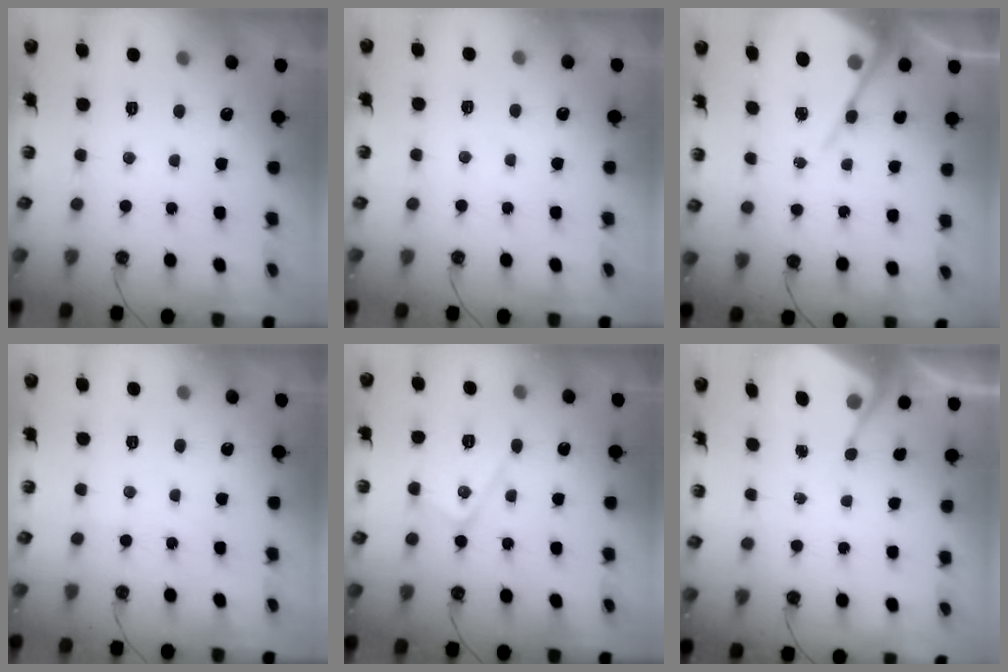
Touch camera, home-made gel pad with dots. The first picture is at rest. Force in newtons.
{"total": 2.8, "press": 2.7, "slide": 0.5}
{"total": 10.8, "press": 10.8, "slide": 0.9}
{"total": 3.6, "press": 3.6, "slide": 0.5}
{"total": 11.0, "press": 11.0, "slide": 0.5}
{"total": 5.7, "press": 5.7, "slide": 0.7}